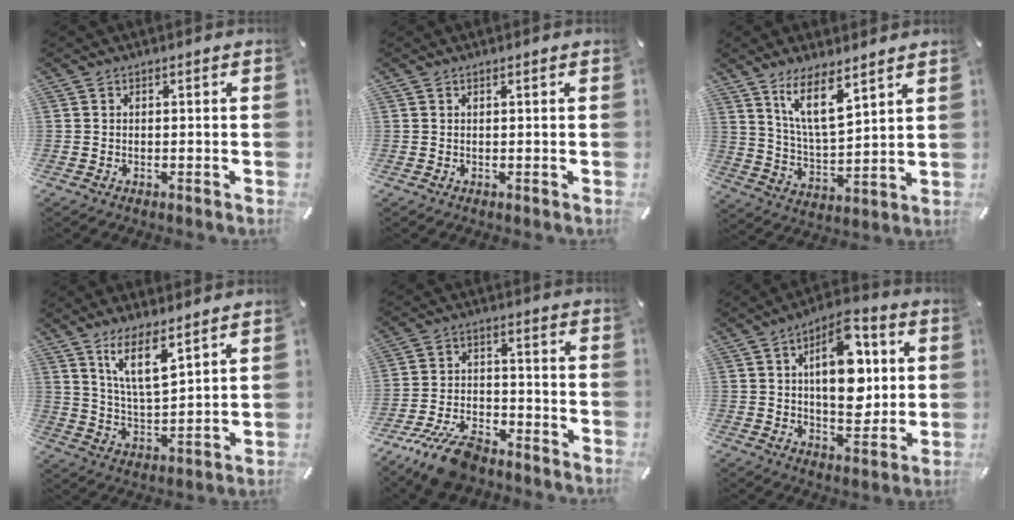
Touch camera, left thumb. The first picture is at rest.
{"total": 0.0}
{"total": 11.3, "force": [7.9, 3.7, 7.2], "torque": [-0.160, -0.031, 0.143]}
{"total": 10.8, "force": [7.5, 3.6, 6.9], "torque": [-0.146, -0.024, 0.137]}
{"total": 12.3, "force": [-9.1, 5.1, 6.5], "torque": [-0.124, 0.052, -0.168]}
{"total": 16.6, "force": [3.9, 9.2, 13.3], "torque": [-0.196, -0.009, 0.064]}